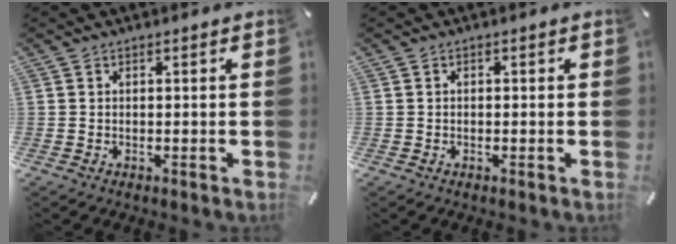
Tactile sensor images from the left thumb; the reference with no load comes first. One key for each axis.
{"total": 0.6, "fx": -0.2, "fy": 0.4, "fz": 0.3, "tx": -0.006, "ty": 0.002, "tz": -0.005}